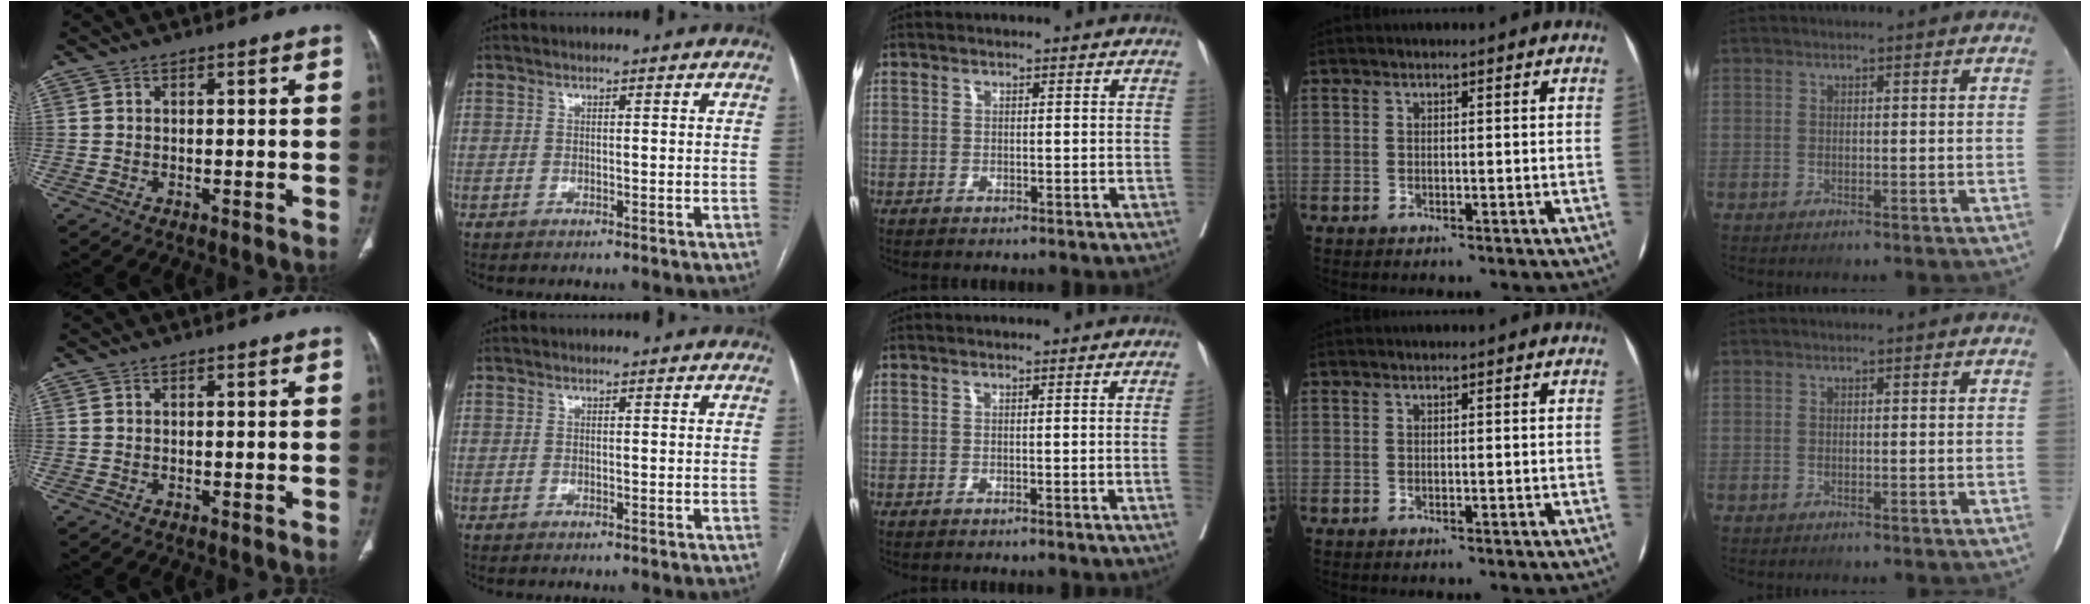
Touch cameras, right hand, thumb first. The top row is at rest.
{"middle": {"total": 1.6, "force": [-0.2, -0.7, 1.4], "torque": [-0.020, -0.002, 0.000]}}